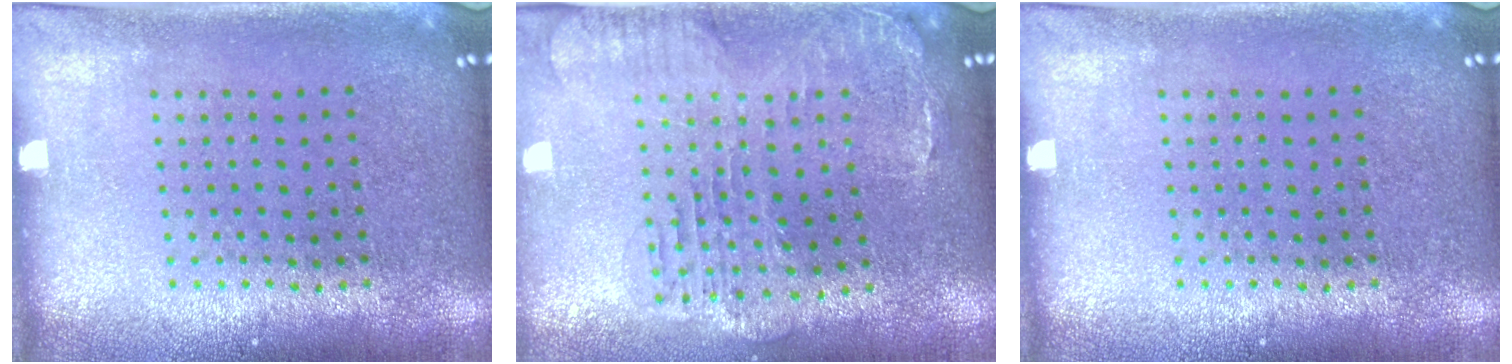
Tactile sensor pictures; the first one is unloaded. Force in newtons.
{"total": 1.4, "press": 1.4, "slide": 0.4}
{"total": 0.0}